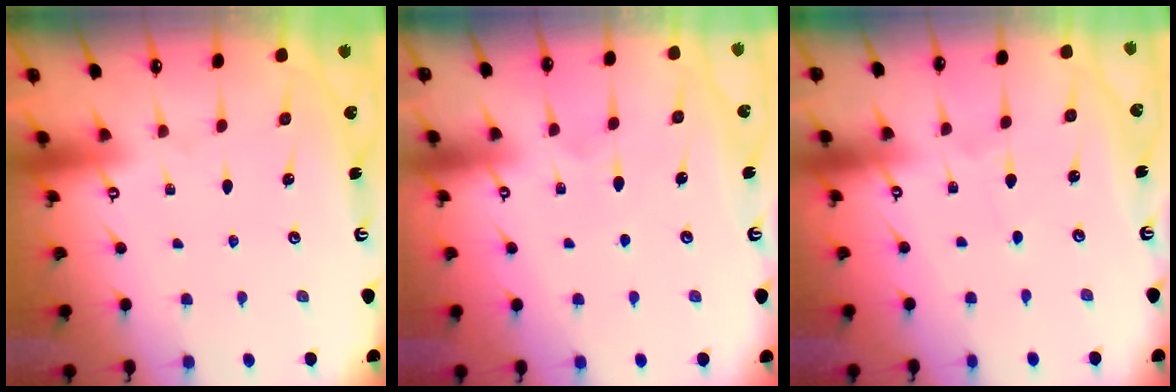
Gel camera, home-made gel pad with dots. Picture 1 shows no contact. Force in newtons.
{"total": 5.1, "press": 5.0, "slide": 0.5}
{"total": 0.7, "press": 0.7, "slide": 0.0}